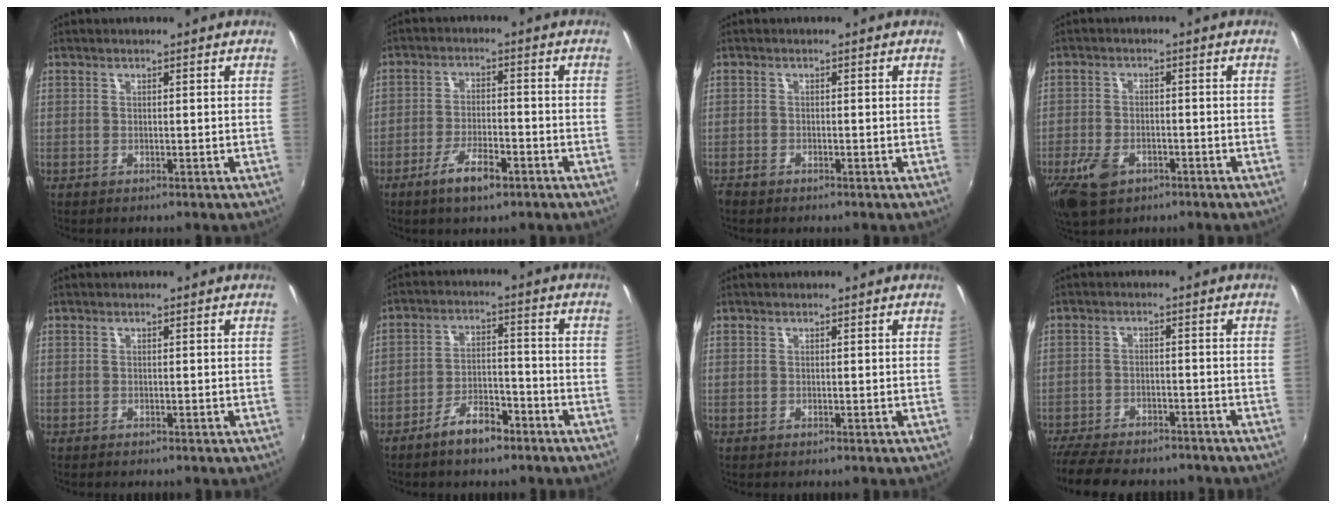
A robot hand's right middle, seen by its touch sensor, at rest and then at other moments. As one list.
[{"total": 6.7, "force": [-4.1, 2.0, 4.8], "torque": [-0.103, -0.005, -0.070]}, {"total": 1.5, "force": [-1.4, 0.6, 0.4], "torque": [-0.012, -0.005, -0.027]}, {"total": 8.0, "force": [-4.5, 4.8, 4.7], "torque": [-0.120, -0.016, -0.081]}, {"total": 0.0}, {"total": 6.9, "force": [-5.0, 2.7, 3.9], "torque": [-0.082, 0.012, -0.080]}, {"total": 0.0}, {"total": 14.2, "force": [-12.0, 4.7, 6.0], "torque": [-0.140, -0.025, -0.184]}]